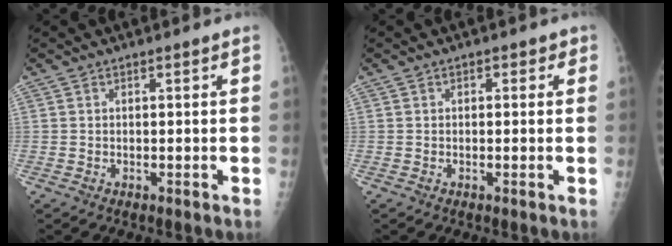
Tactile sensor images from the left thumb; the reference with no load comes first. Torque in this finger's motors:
{"motor_torque": [-0.23, 0.03, -0.12, -0.04, 0.00]}